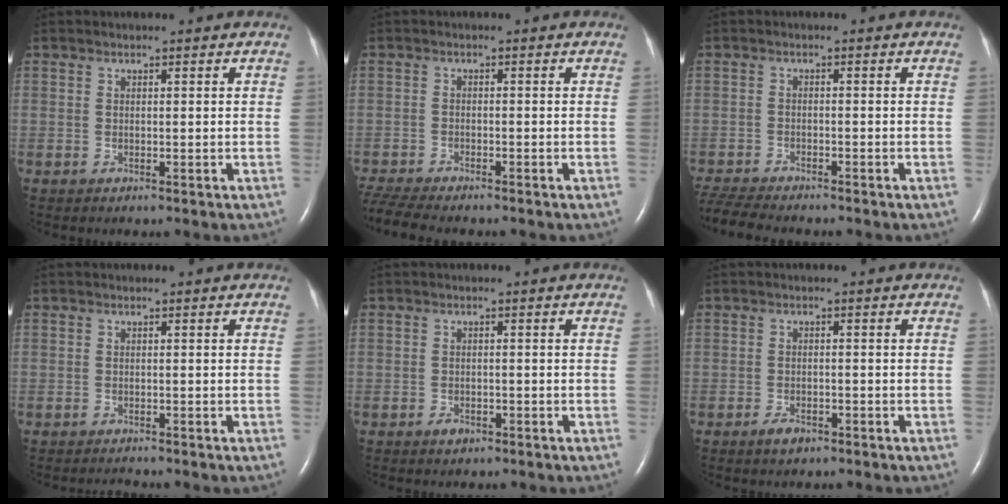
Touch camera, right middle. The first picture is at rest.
{"total": 7.3, "force": [-6.6, 0.8, 3.1], "torque": [-0.066, -0.014, -0.113]}
{"total": 7.7, "force": [-7.1, 0.9, 2.9], "torque": [-0.060, -0.015, -0.119]}
{"total": 0.6, "force": [-0.5, -0.3, -0.1], "torque": [-0.002, -0.007, -0.006]}
{"total": 1.5, "force": [-1.0, 0.8, 0.7], "torque": [-0.015, 0.001, -0.013]}
{"total": 2.2, "force": [-1.6, 1.0, 1.2], "torque": [-0.030, -0.001, -0.023]}